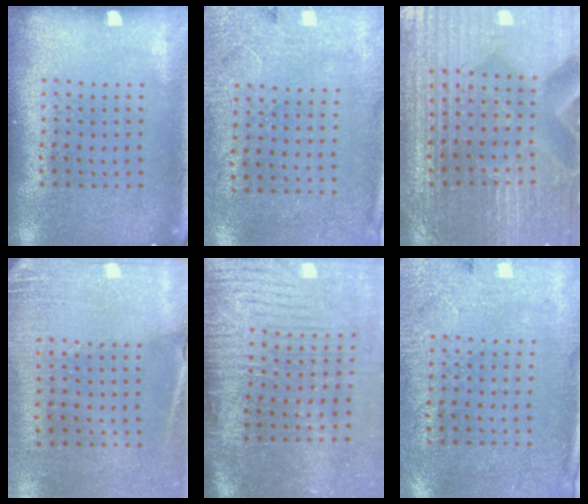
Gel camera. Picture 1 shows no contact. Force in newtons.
{"total": 2.6, "press": 2.2, "slide": 1.5}
{"total": 3.4, "press": 3.3, "slide": 0.3}
{"total": 2.6, "press": 2.4, "slide": 1.0}
{"total": 4.3, "press": 3.7, "slide": 2.2}
{"total": 2.7, "press": 2.2, "slide": 1.5}